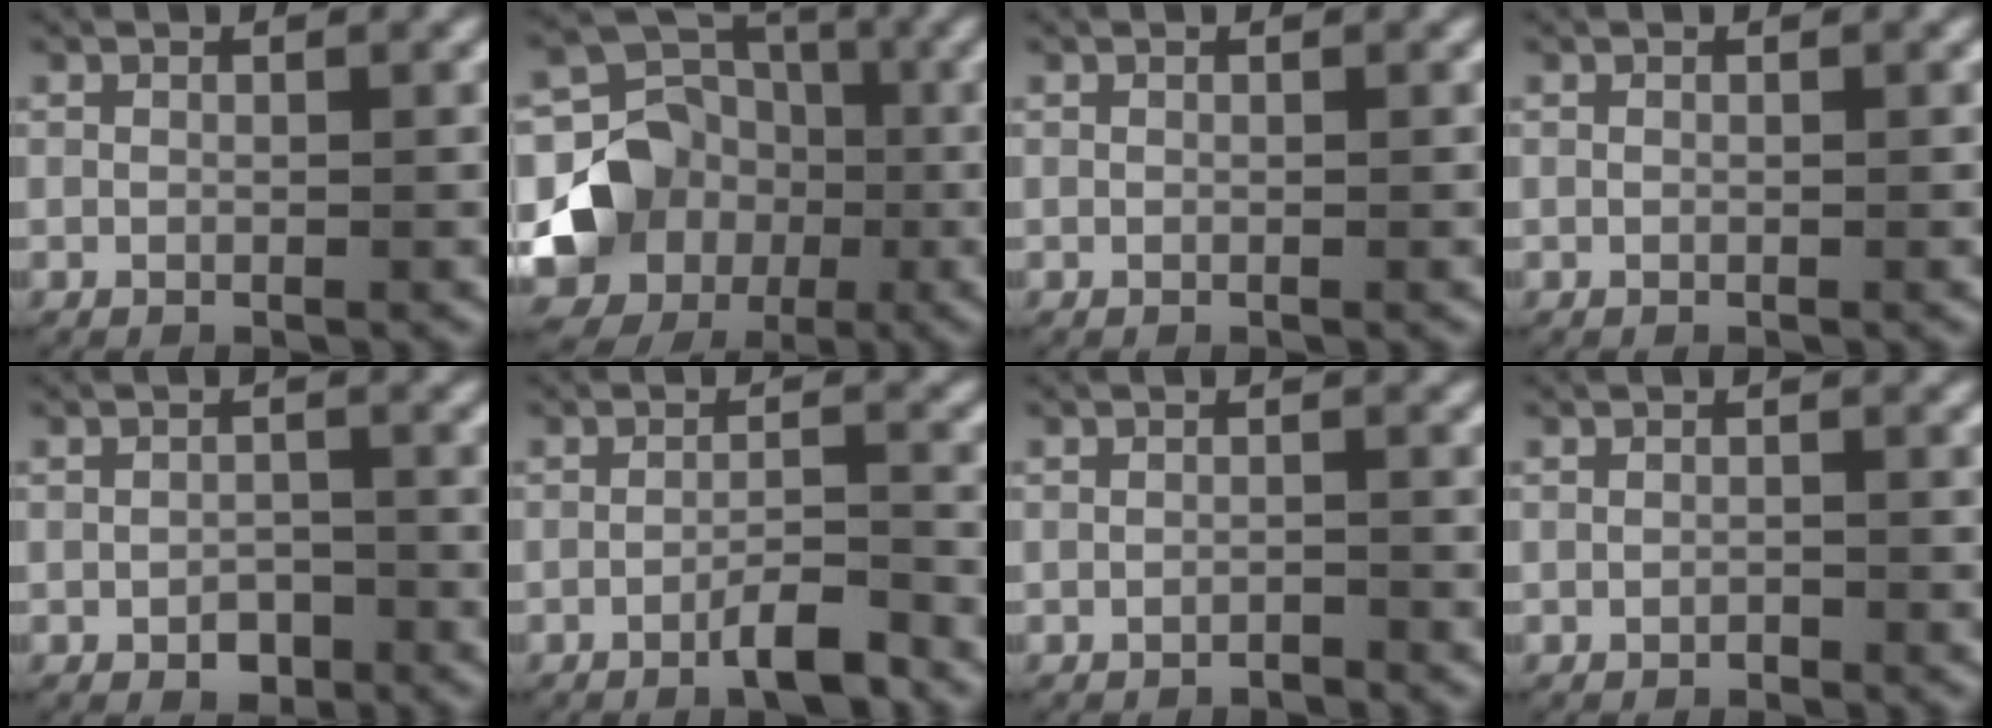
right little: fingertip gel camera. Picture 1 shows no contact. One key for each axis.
{"total": 11.7, "fx": -2.1, "fy": 10.0, "fz": 5.7, "tx": -0.112, "ty": -0.038, "tz": -0.031}
{"total": 0.0}
{"total": 0.0}
{"total": 2.4, "fx": -1.8, "fy": 1.5, "fz": 0.5, "tx": 0.001, "ty": -0.004, "tz": -0.031}
{"total": 2.7, "fx": -2.1, "fy": 0.3, "fz": 1.7, "tx": -0.026, "ty": -0.001, "tz": -0.039}
{"total": 1.2, "fx": -1.2, "fy": 0.2, "fz": 0.1, "tx": 0.000, "ty": -0.003, "tz": -0.017}
{"total": 0.6, "fx": -0.6, "fy": 0.3, "fz": 0.0, "tx": -0.003, "ty": -0.002, "tz": -0.008}